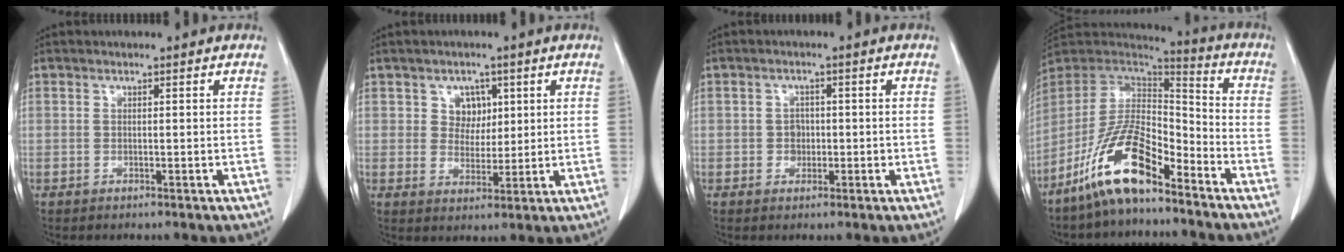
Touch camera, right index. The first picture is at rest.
{"total": 3.9, "force": [1.6, 3.3, 1.3], "torque": [-0.016, 0.007, 0.028]}
{"total": 2.1, "force": [-0.3, 1.9, 1.0], "torque": [-0.010, 0.005, -0.002]}
{"total": 13.9, "force": [-9.2, 3.8, 9.6], "torque": [-0.190, 0.009, -0.174]}